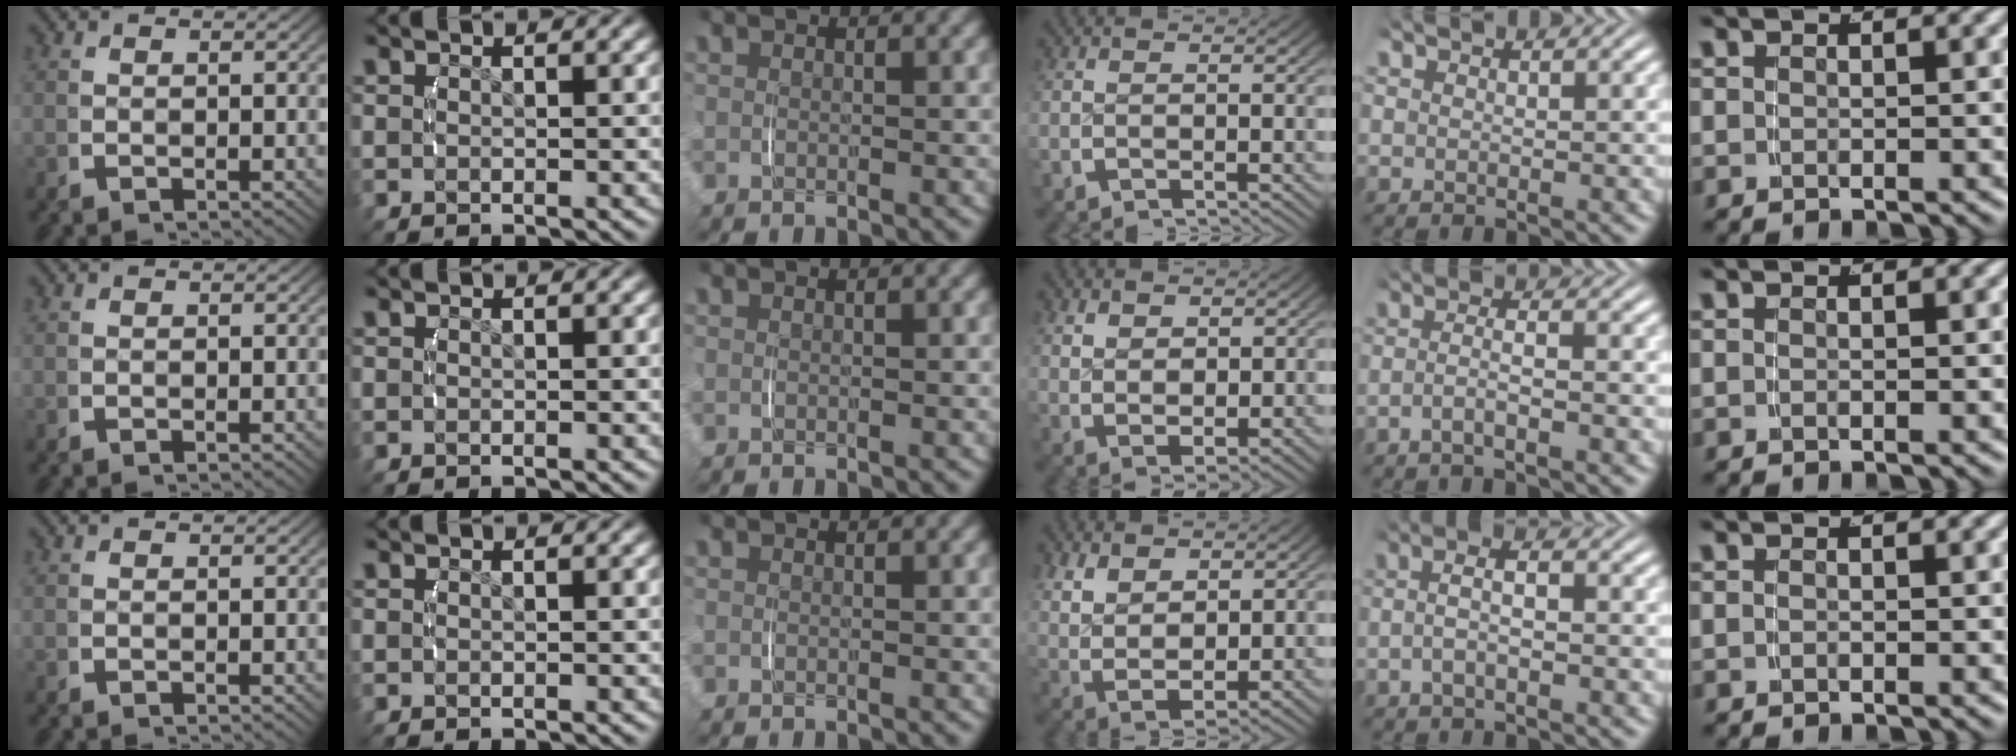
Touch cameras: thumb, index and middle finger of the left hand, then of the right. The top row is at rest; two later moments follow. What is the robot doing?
{"motion": "lift_and_place", "object": "scarf"}